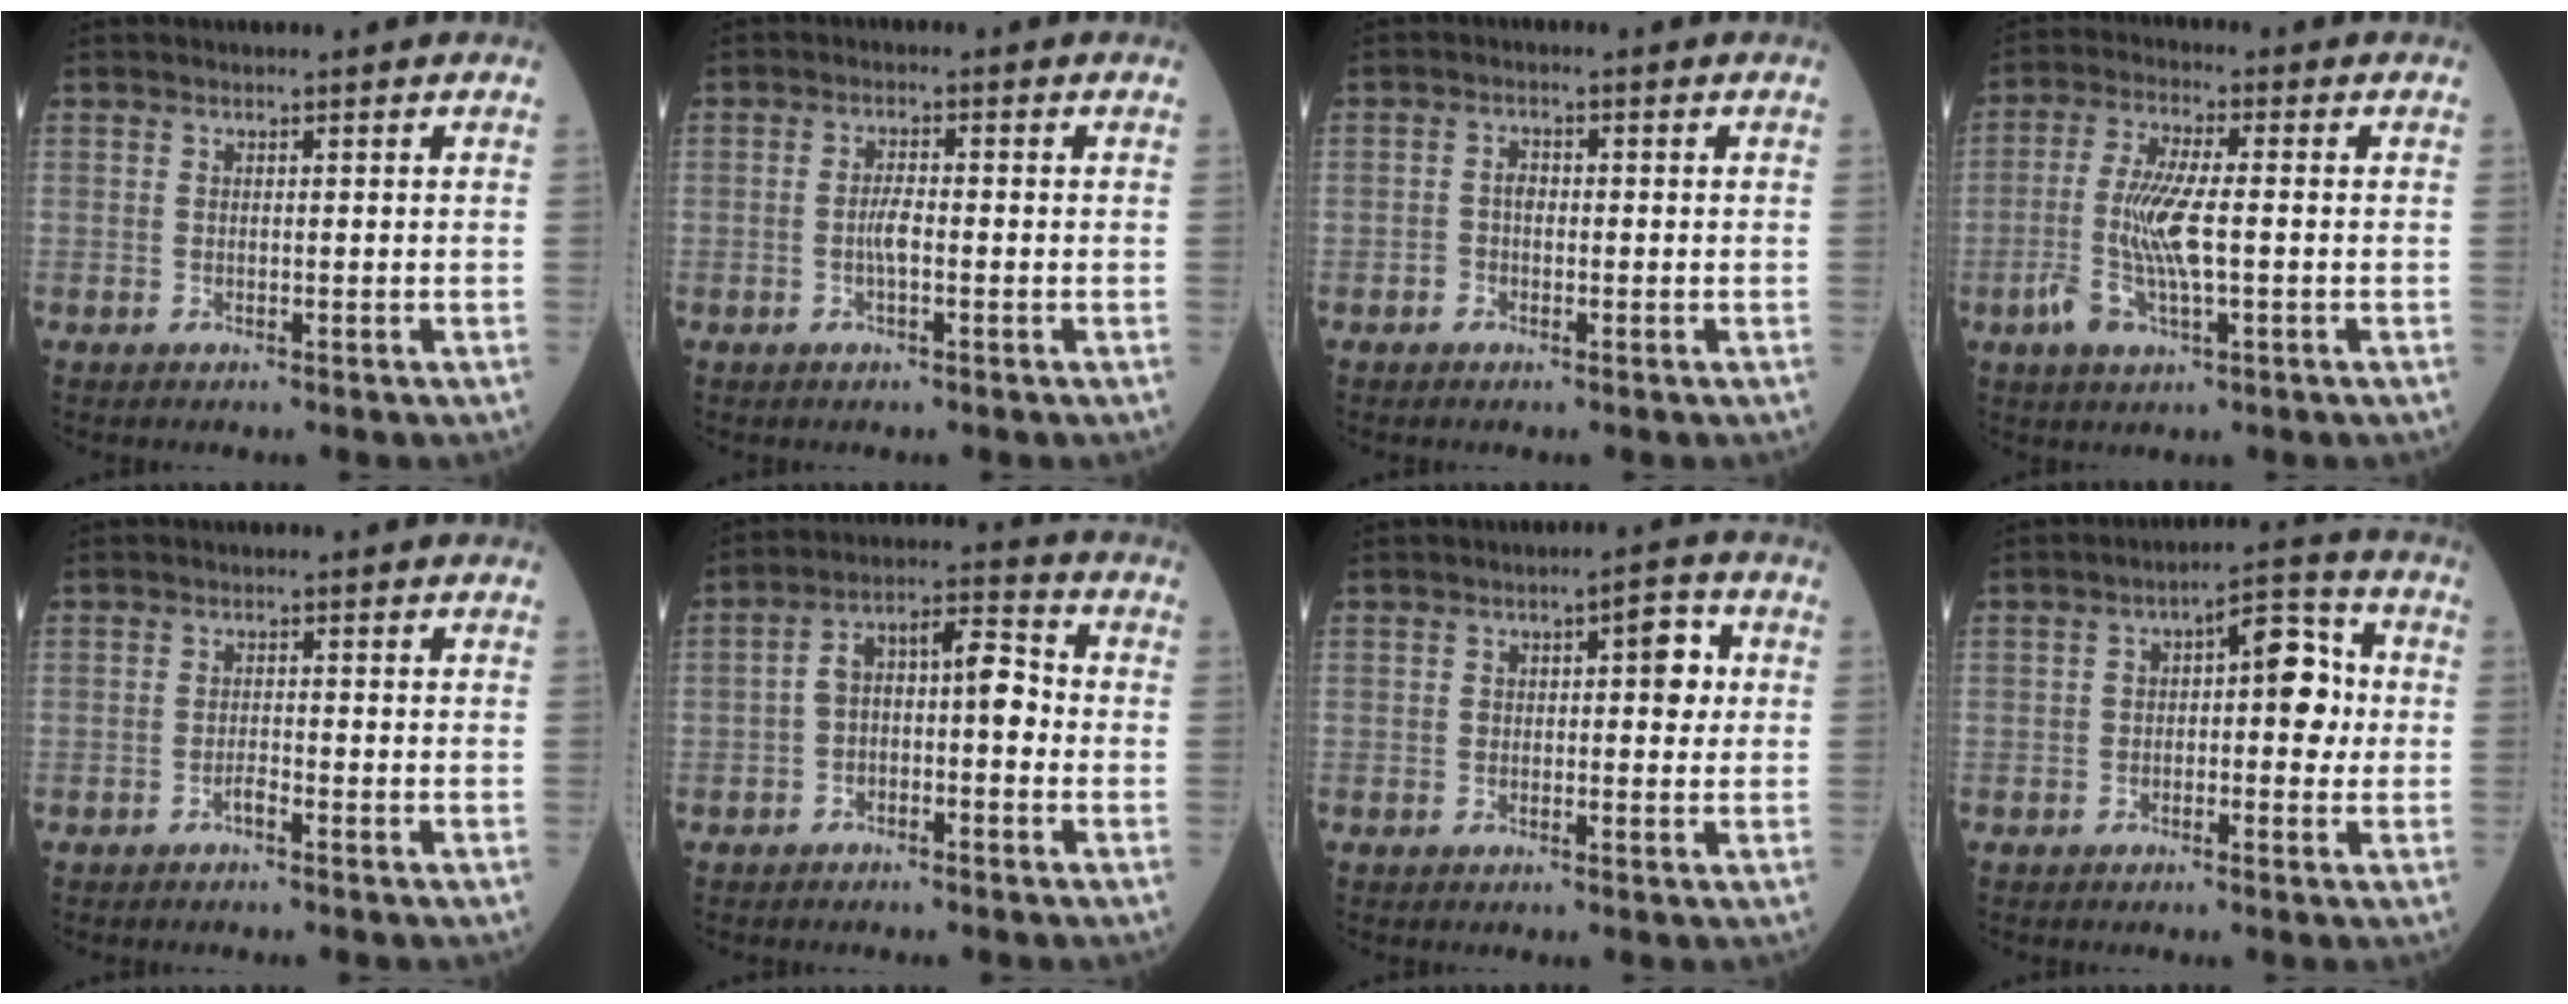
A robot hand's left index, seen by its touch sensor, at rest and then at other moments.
{"total": 2.6, "force": [-0.7, 0.5, 2.5], "torque": [-0.053, 0.000, -0.016]}
{"total": 1.9, "force": [-0.5, 1.3, 1.3], "torque": [-0.022, 0.004, -0.012]}
{"total": 8.8, "force": [-1.5, 2.1, 8.4], "torque": [-0.184, -0.003, -0.029]}
{"total": 1.1, "force": [-0.9, 0.0, 0.6], "torque": [-0.012, 0.001, -0.017]}
{"total": 8.2, "force": [-1.4, 2.8, 7.5], "torque": [-0.131, 0.040, -0.025]}
{"total": 4.5, "force": [0.7, 1.9, 4.1], "torque": [-0.052, 0.017, 0.004]}
{"total": 7.9, "force": [0.1, 3.1, 7.2], "torque": [-0.102, 0.035, -0.006]}